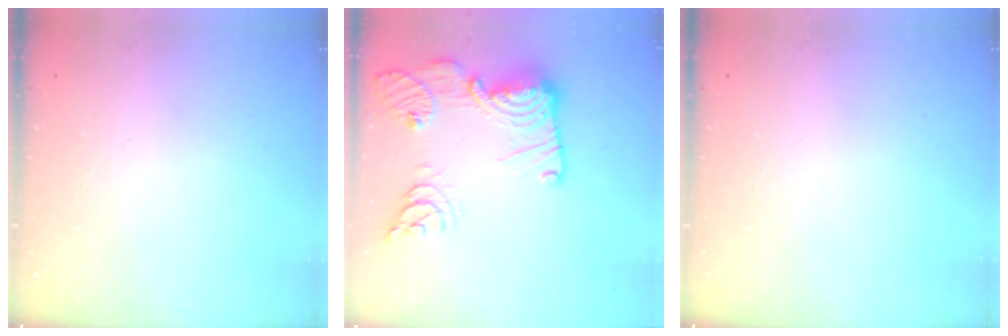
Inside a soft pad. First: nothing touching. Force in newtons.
{"total": 22.8, "press": 22.7, "slide": 2.3}
{"total": 0.0}